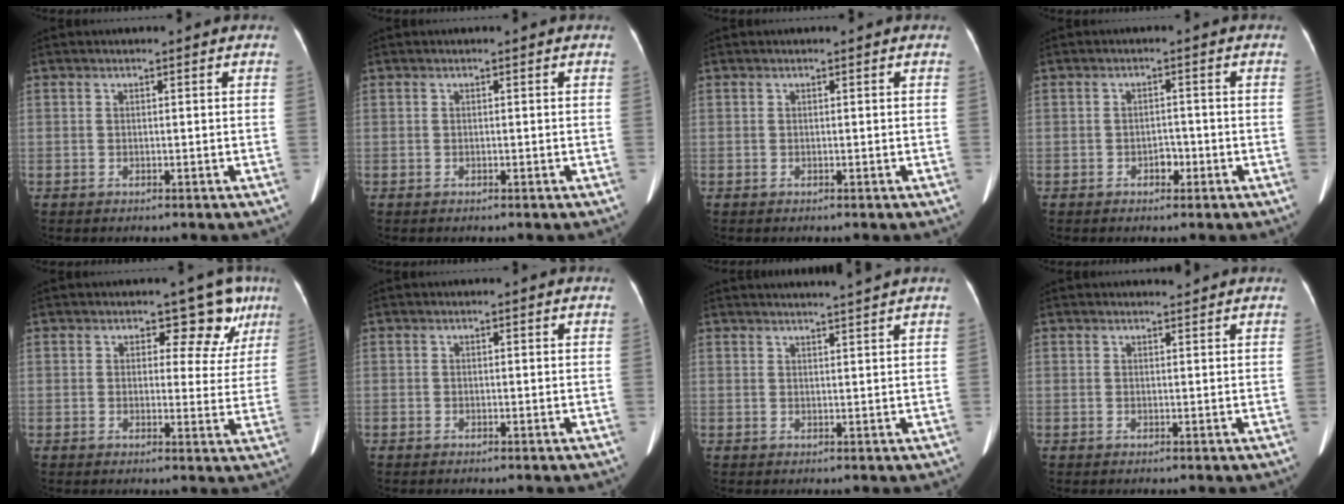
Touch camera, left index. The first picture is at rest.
{"total": 0.0}
{"total": 0.0}
{"total": 2.0, "force": [-1.1, 1.2, 1.1], "torque": [-0.013, 0.006, -0.017]}
{"total": 7.4, "force": [4.7, 4.7, 3.3], "torque": [-0.021, 0.003, 0.038]}
{"total": 0.0}
{"total": 5.0, "force": [4.5, -1.4, 1.7], "torque": [-0.019, 0.004, 0.054]}
{"total": 0.8, "force": [0.7, -0.1, -0.1], "torque": [-0.007, -0.006, 0.012]}